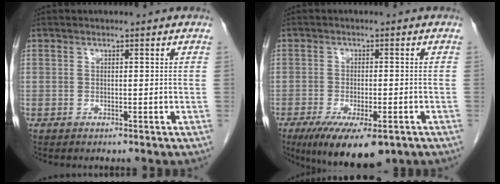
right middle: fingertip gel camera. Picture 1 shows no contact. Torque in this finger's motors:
{"motor_torque": [1.04, -1.10, 0.22, 0.06]}